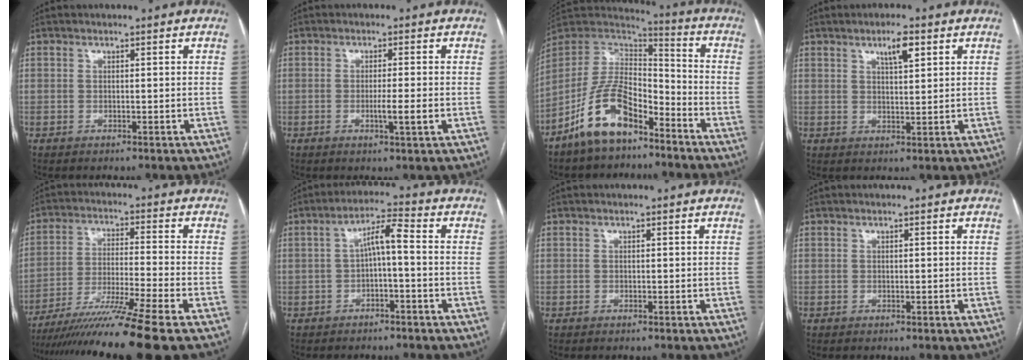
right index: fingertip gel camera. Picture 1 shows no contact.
{"total": 3.3, "force": [-0.8, -0.2, 3.2], "torque": [-0.055, -0.007, -0.013]}
{"total": 13.5, "force": [-8.4, 5.8, 8.8], "torque": [-0.178, 0.017, -0.159]}
{"total": 3.9, "force": [2.1, 0.8, 3.2], "torque": [-0.055, 0.000, 0.037]}
{"total": 15.1, "force": [-11.7, -2.9, 9.0], "torque": [-0.165, -0.041, -0.200]}
{"total": 4.9, "force": [-0.5, 0.8, 4.9], "torque": [-0.082, 0.024, -0.007]}
{"total": 0.0}
{"total": 0.0}